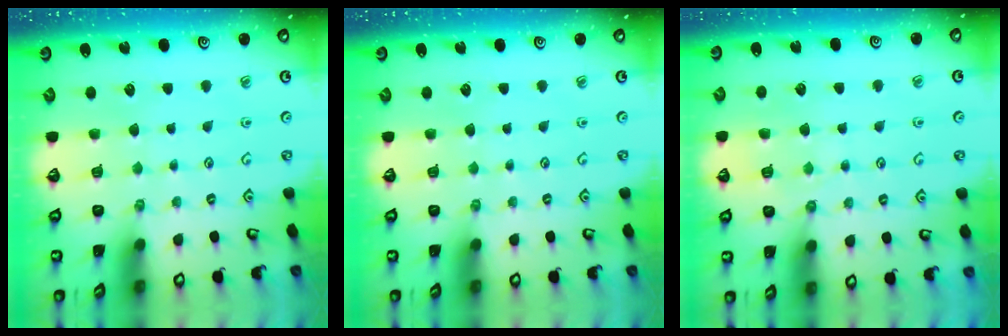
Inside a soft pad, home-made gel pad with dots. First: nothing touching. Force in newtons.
{"total": 0.0}
{"total": 4.0, "press": 3.9, "slide": 0.5}